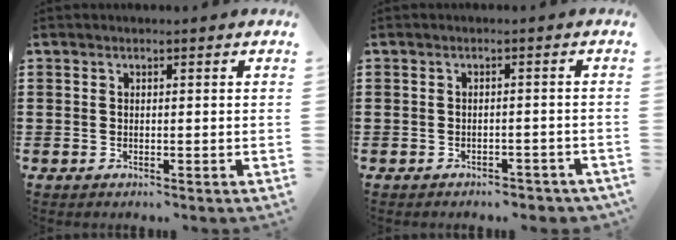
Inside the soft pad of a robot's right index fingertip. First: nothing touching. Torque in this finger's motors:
{"motor_torque": [1.11, 1.03, 0.09, 0.01]}